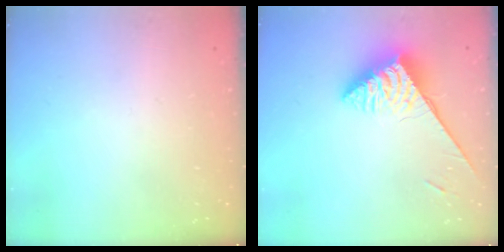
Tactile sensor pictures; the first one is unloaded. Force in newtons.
{"total": 4.6, "press": 4.5, "slide": 0.7}